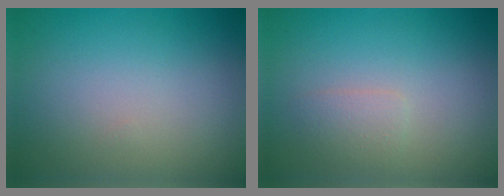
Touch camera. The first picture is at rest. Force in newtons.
{"total": 1.3, "press": 1.3, "slide": 0.0}